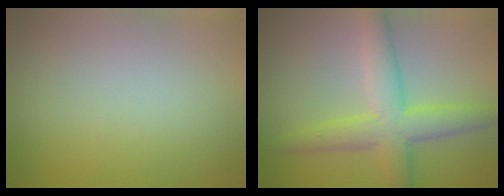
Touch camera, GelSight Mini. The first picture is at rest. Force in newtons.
{"total": 5.3, "press": 5.3, "slide": 0.1}